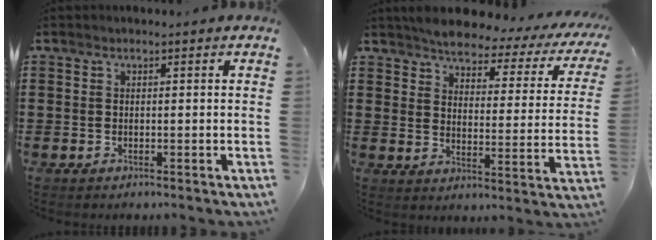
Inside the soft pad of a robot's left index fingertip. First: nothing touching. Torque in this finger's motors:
{"motor_torque": [2.14, 0.00, 0.56, 0.01]}